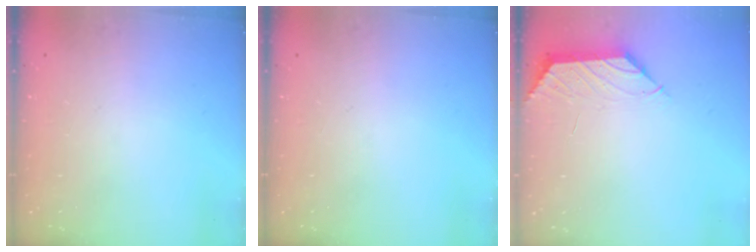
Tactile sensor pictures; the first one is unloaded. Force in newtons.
{"total": 0.0}
{"total": 1.0, "press": 0.8, "slide": 0.5}